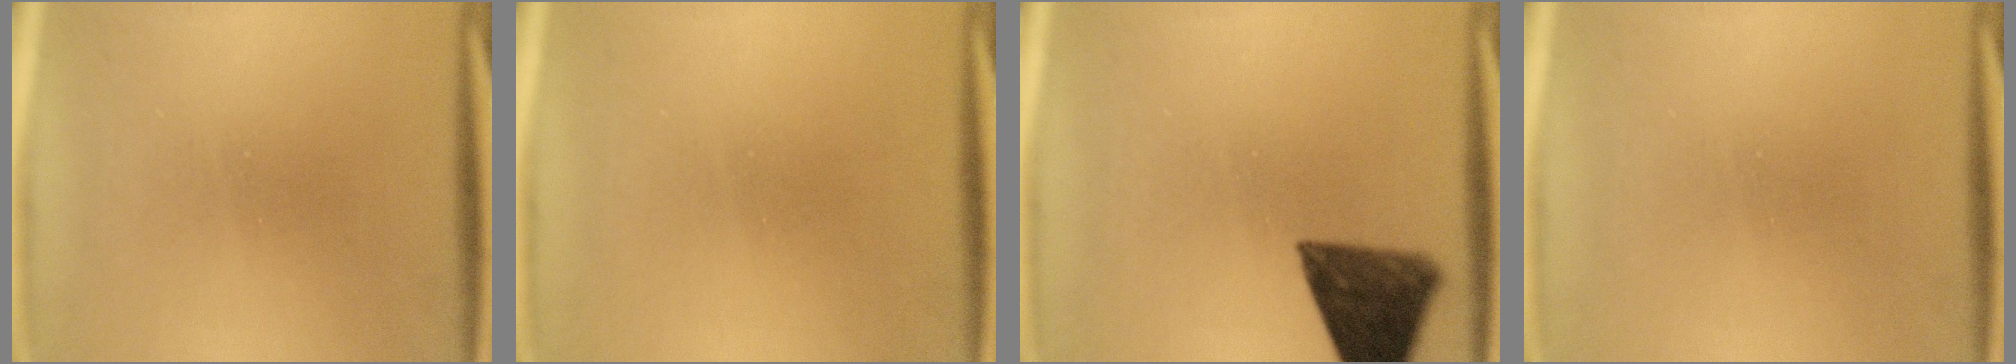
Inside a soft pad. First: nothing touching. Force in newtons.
{"total": 0.5}
{"total": 10.1}
{"total": 0.0}